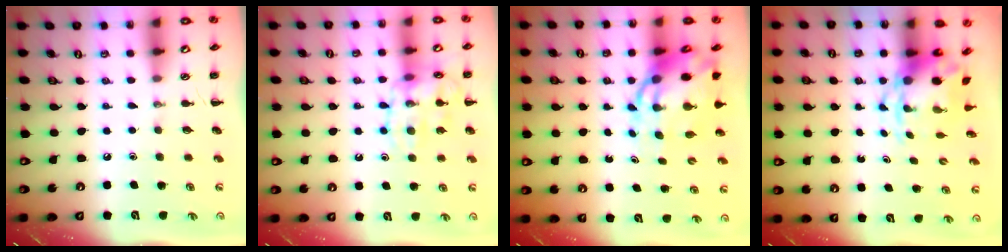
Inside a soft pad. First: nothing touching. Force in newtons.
{"total": 14.2, "press": 14.2, "slide": 1.2}
{"total": 10.7, "press": 10.3, "slide": 2.9}
{"total": 3.7, "press": 3.6, "slide": 0.9}